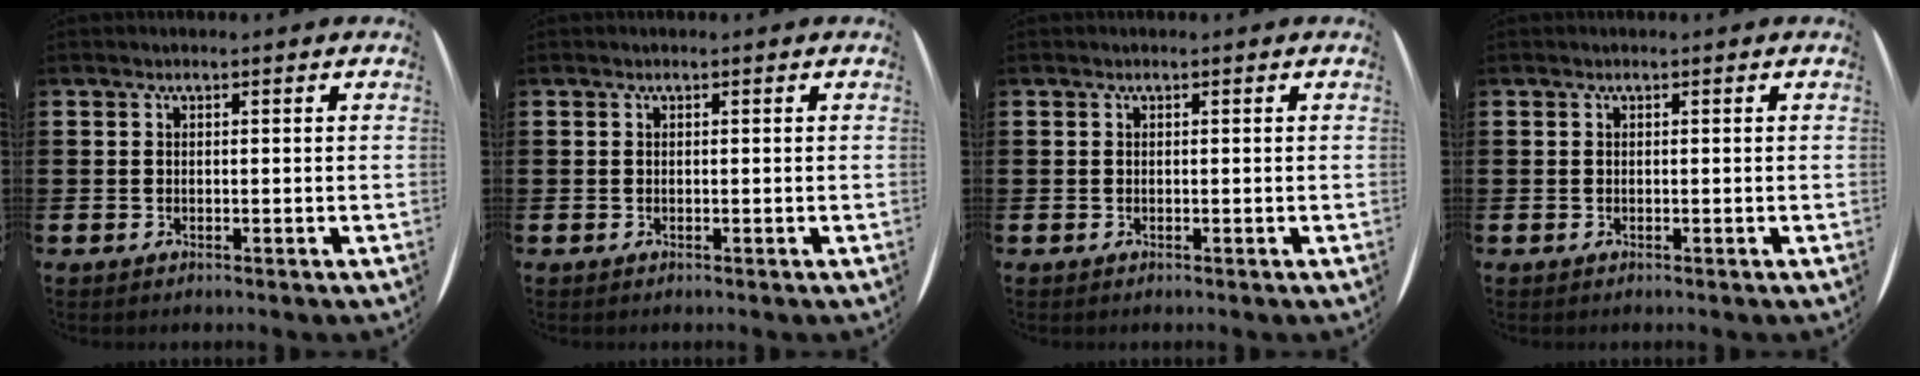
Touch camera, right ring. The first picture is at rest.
{"total": 0.0}
{"total": 0.0}
{"total": 0.0}